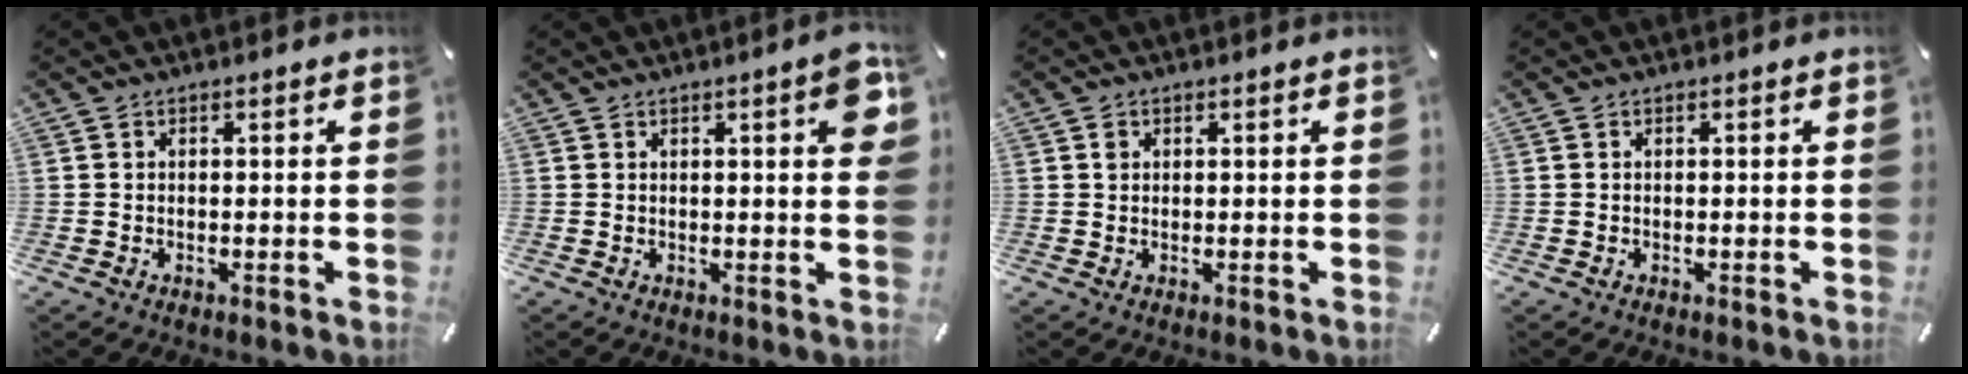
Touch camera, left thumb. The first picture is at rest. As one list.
[{"total": 5.8, "force": [1.7, 1.6, 5.3], "torque": [-0.068, -0.004, 0.023]}, {"total": 0.9, "force": [0.4, 0.8, 0.3], "torque": [0.002, -0.001, 0.007]}, {"total": 0.0}]